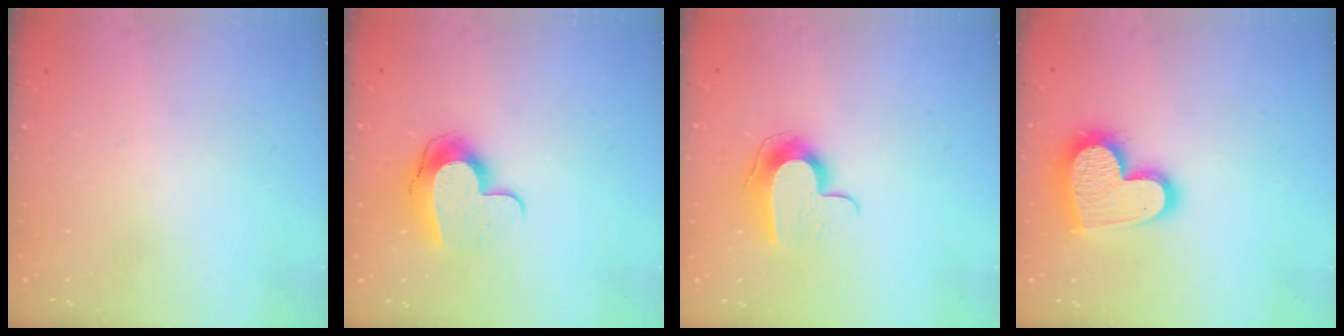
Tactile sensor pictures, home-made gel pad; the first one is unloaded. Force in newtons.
{"total": 11.2, "press": 11.2, "slide": 1.1}
{"total": 9.9, "press": 9.9, "slide": 0.3}
{"total": 18.9, "press": 18.9, "slide": 1.5}